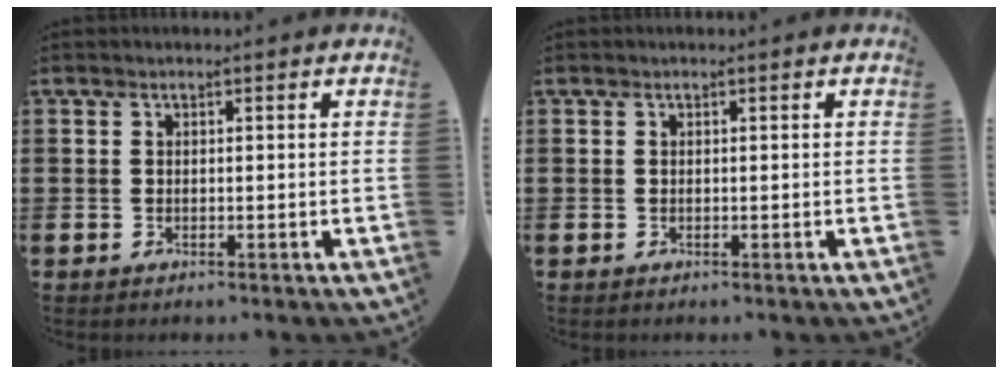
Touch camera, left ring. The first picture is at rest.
{"total": 0.0}